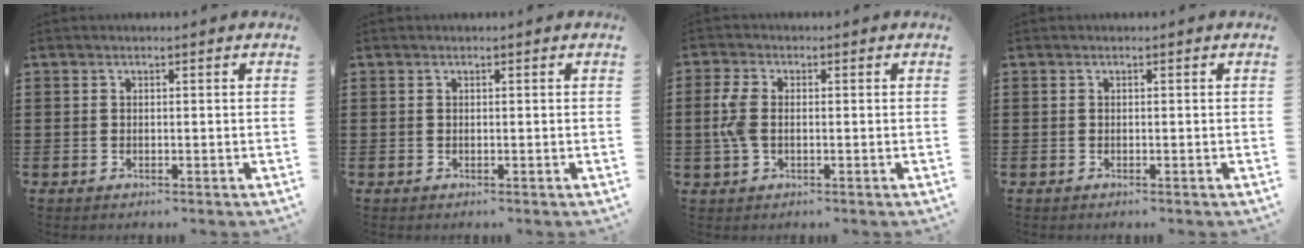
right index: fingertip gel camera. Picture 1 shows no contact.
{"total": 0.0}
{"total": 4.6, "force": [-0.2, 2.6, 3.8], "torque": [-0.111, -0.005, -0.014]}
{"total": 0.0}